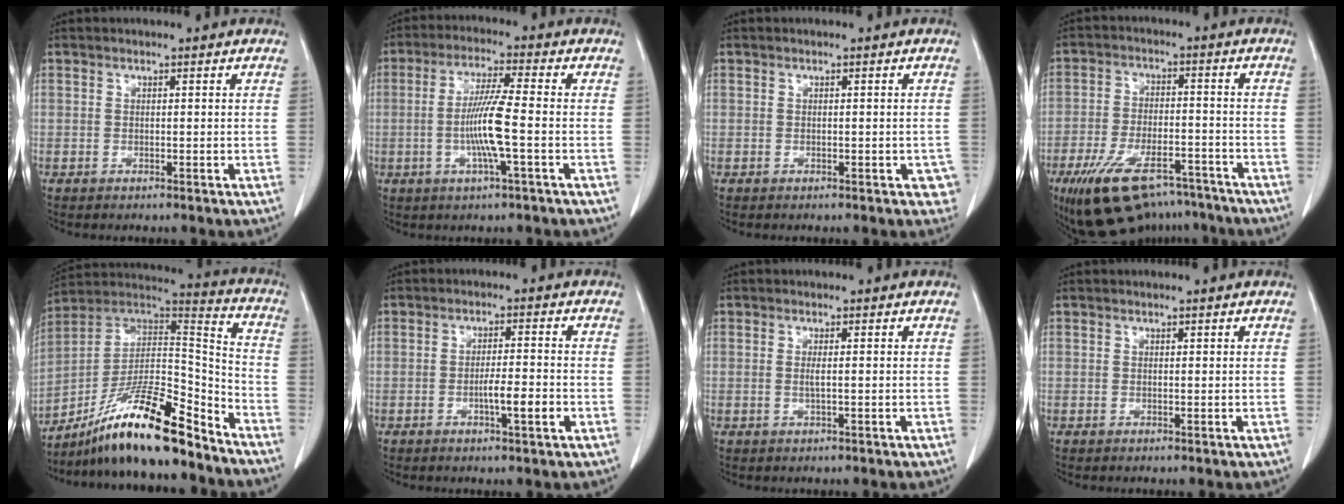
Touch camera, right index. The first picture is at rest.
{"total": 8.1, "force": [-1.6, -0.3, 7.9], "torque": [-0.155, -0.002, -0.033]}
{"total": 2.1, "force": [-1.0, 1.0, 1.5], "torque": [-0.003, 0.002, -0.012]}
{"total": 14.7, "force": [-10.7, 5.9, 8.1], "torque": [-0.149, 0.003, -0.177]}
{"total": 19.6, "force": [-14.7, 2.8, 12.7], "torque": [-0.224, 0.016, -0.259]}
{"total": 4.4, "force": [-1.5, 0.3, 4.1], "torque": [-0.064, -0.001, -0.024]}
{"total": 1.2, "force": [-0.1, 0.0, 1.1], "torque": [-0.027, -0.002, -0.003]}
{"total": 0.0}